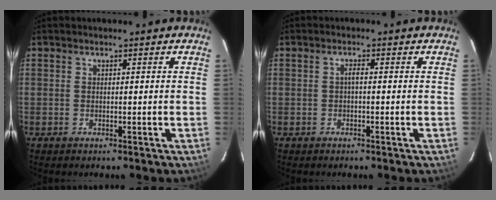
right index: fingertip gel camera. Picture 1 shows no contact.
{"total": 1.0, "force": [-0.3, 0.1, 0.9], "torque": [-0.017, 0.006, -0.006]}